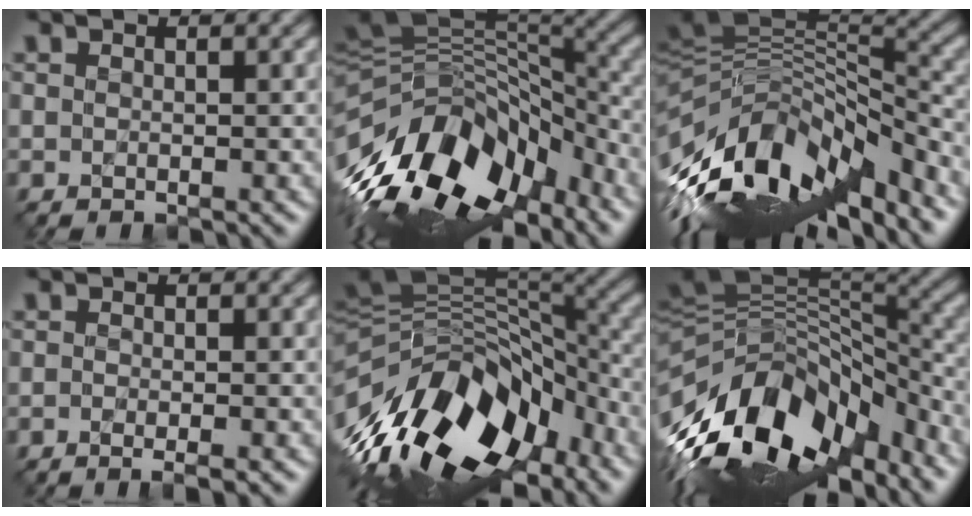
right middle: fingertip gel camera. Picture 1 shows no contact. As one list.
[{"total": 13.3, "force": [-6.1, 7.5, 9.2], "torque": [-0.193, 0.009, -0.103]}, {"total": 12.2, "force": [-6.0, 5.9, 8.9], "torque": [-0.195, 0.016, -0.106]}, {"total": 1.7, "force": [-0.9, 0.4, 1.4], "torque": [-0.027, -0.005, -0.011]}, {"total": 12.9, "force": [-6.6, 6.6, 8.9], "torque": [-0.182, 0.028, -0.117]}, {"total": 12.3, "force": [-6.4, 6.9, 8.0], "torque": [-0.171, 0.019, -0.106]}]